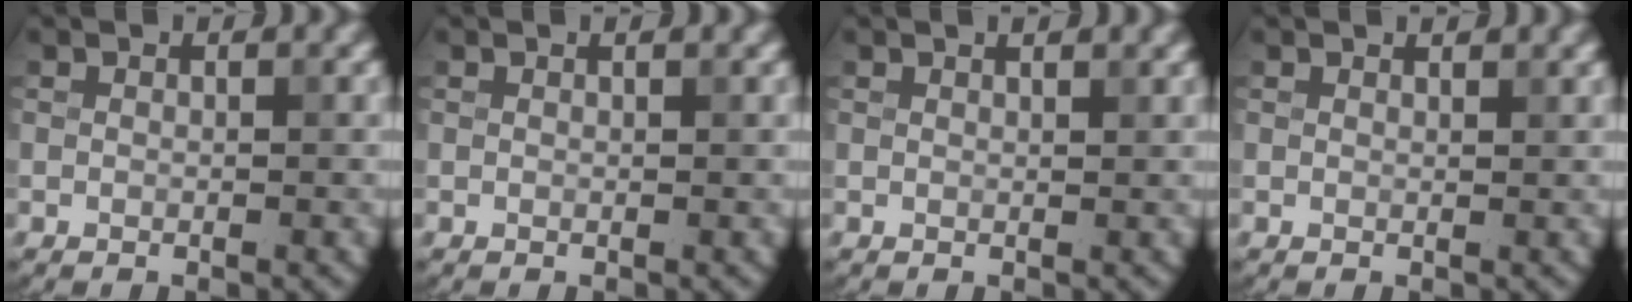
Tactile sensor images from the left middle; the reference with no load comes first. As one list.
[{"total": 0.0}, {"total": 0.8, "force": [0.7, 0.1, 0.4], "torque": [-0.007, 0.004, 0.016]}, {"total": 0.5, "force": [0.5, 0.1, 0.1], "torque": [-0.003, 0.001, 0.013]}]